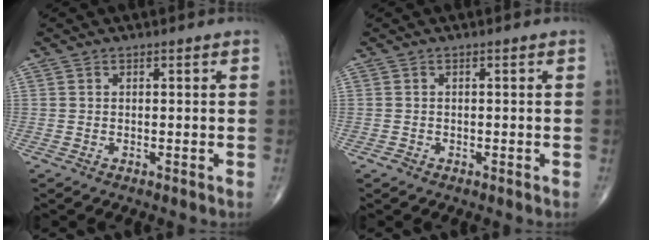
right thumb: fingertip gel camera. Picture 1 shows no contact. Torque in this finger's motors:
{"motor_torque": [-0.06, 0.20, -0.25, -0.12, -0.01]}